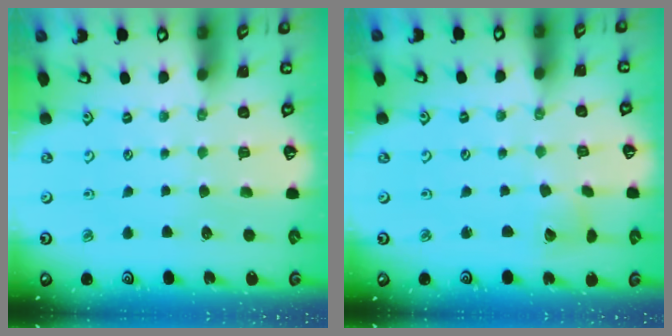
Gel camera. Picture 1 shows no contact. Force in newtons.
{"total": 2.1, "press": 2.1, "slide": 0.3}